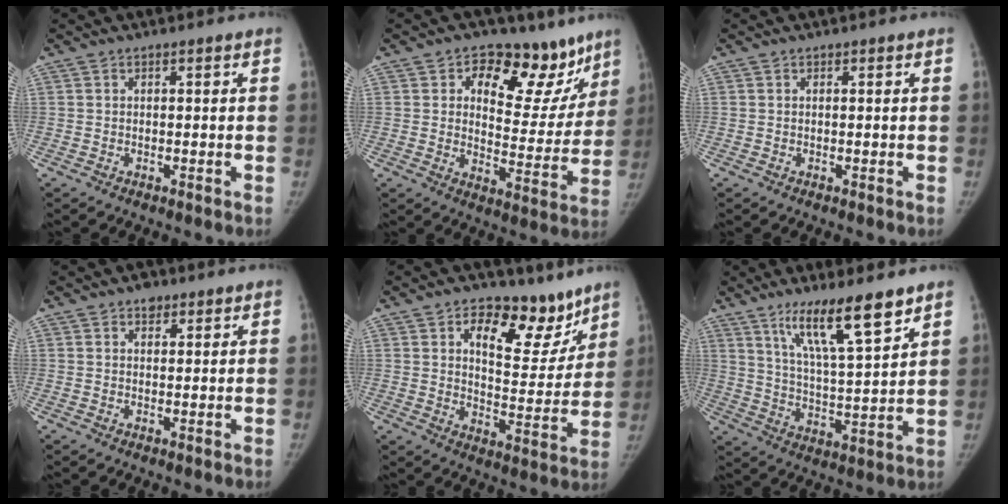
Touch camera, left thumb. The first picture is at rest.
{"total": 18.2, "force": [11.1, 10.3, 10.1], "torque": [-0.045, -0.057, 0.152]}
{"total": 0.0}
{"total": 2.4, "force": [1.6, 1.6, 0.9], "torque": [0.002, -0.006, 0.019]}
{"total": 15.1, "force": [9.6, 8.5, 8.0], "torque": [-0.047, -0.055, 0.146]}
{"total": 13.6, "force": [9.2, 2.1, 9.8], "torque": [-0.160, -0.055, 0.167]}